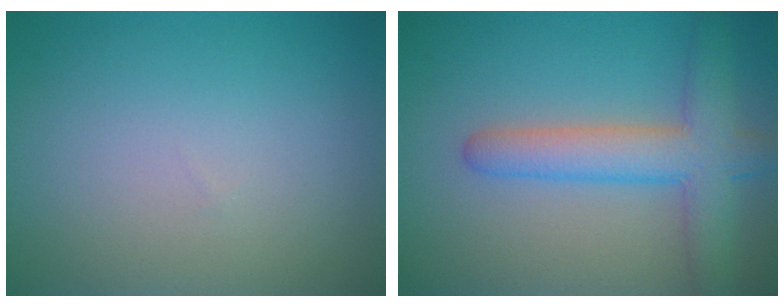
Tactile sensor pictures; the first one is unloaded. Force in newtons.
{"total": 5.5, "press": 5.5, "slide": 0.4}